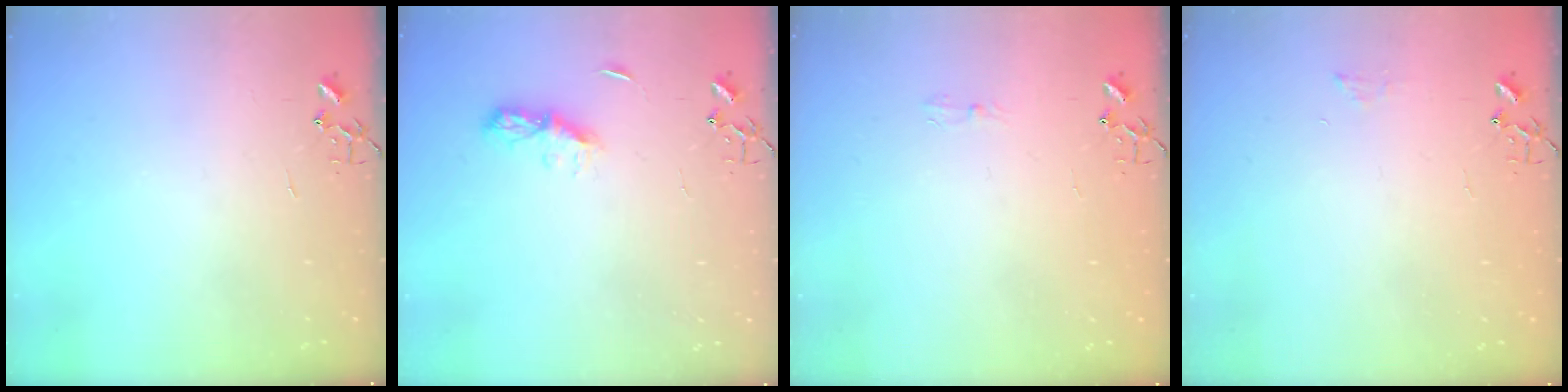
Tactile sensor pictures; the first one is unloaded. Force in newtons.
{"total": 6.4, "press": 6.3, "slide": 0.7}
{"total": 5.5, "press": 5.4, "slide": 0.6}
{"total": 6.3, "press": 6.3, "slide": 0.7}